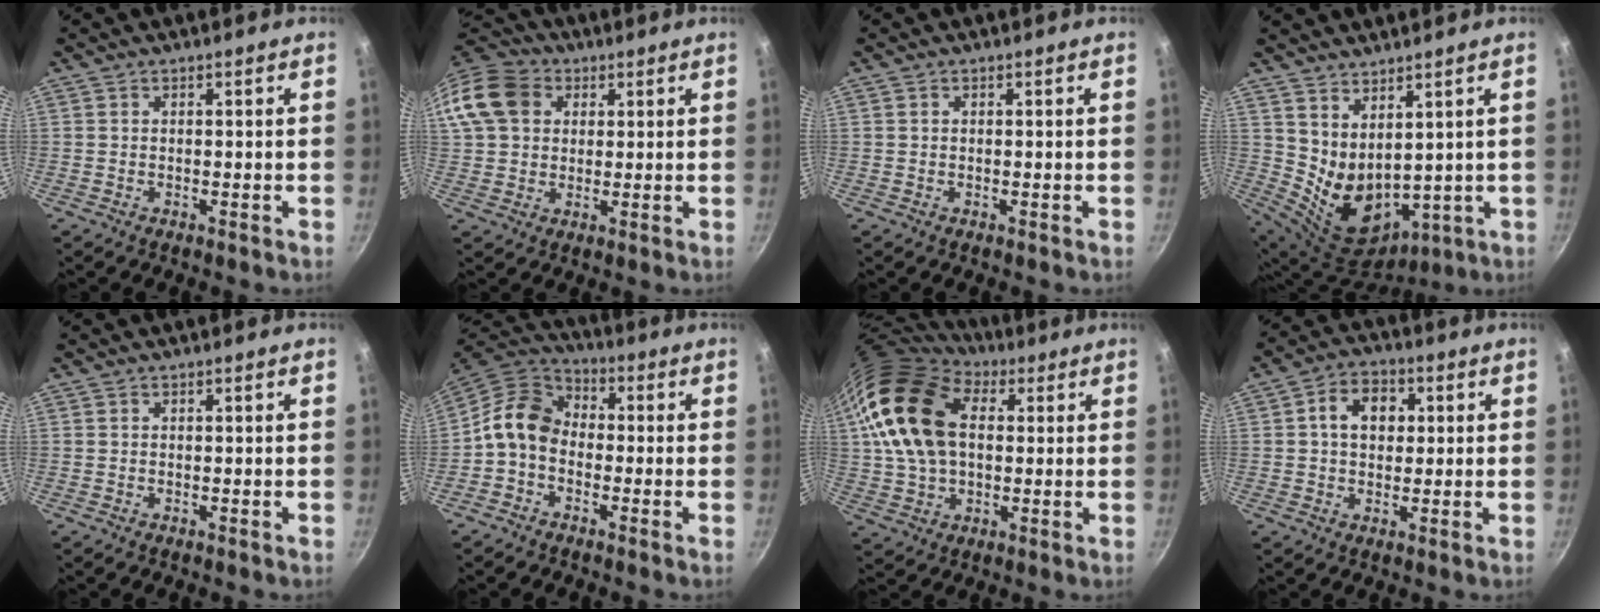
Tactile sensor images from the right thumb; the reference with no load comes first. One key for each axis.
{"total": 12.6, "fx": 3.8, "fy": 10.2, "fz": 6.3, "tx": -0.116, "ty": 0.017, "tz": 0.059}
{"total": 0.5, "fx": 0.2, "fy": 0.4, "fz": 0.2, "tx": -0.004, "ty": 0.002, "tz": 0.003}
{"total": 11.7, "fx": 4.5, "fy": 7.0, "fz": 8.3, "tx": -0.124, "ty": -0.057, "tz": 0.110}
{"total": 0.0}
{"total": 9.5, "fx": -1.5, "fy": 7.3, "fz": 5.8, "tx": -0.090, "ty": 0.040, "tz": -0.054}
{"total": 19.7, "fx": 4.7, "fy": 13.2, "fz": 13.9, "tx": -0.254, "ty": 0.011, "tz": 0.079}
{"total": 7.9, "fx": 1.5, "fy": 5.9, "fz": 4.9, "tx": -0.056, "ty": 0.010, "tz": 0.014}